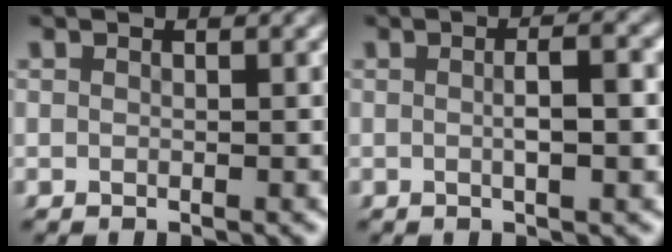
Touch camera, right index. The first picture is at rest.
{"total": 2.5, "force": [-0.2, 0.5, 2.4], "torque": [-0.033, 0.002, -0.005]}